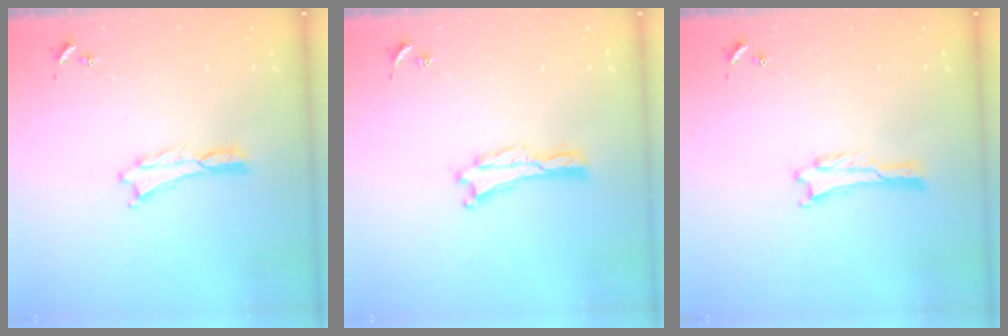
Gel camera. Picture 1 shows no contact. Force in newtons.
{"total": 0.0}
{"total": 0.6, "press": 0.6, "slide": 0.1}